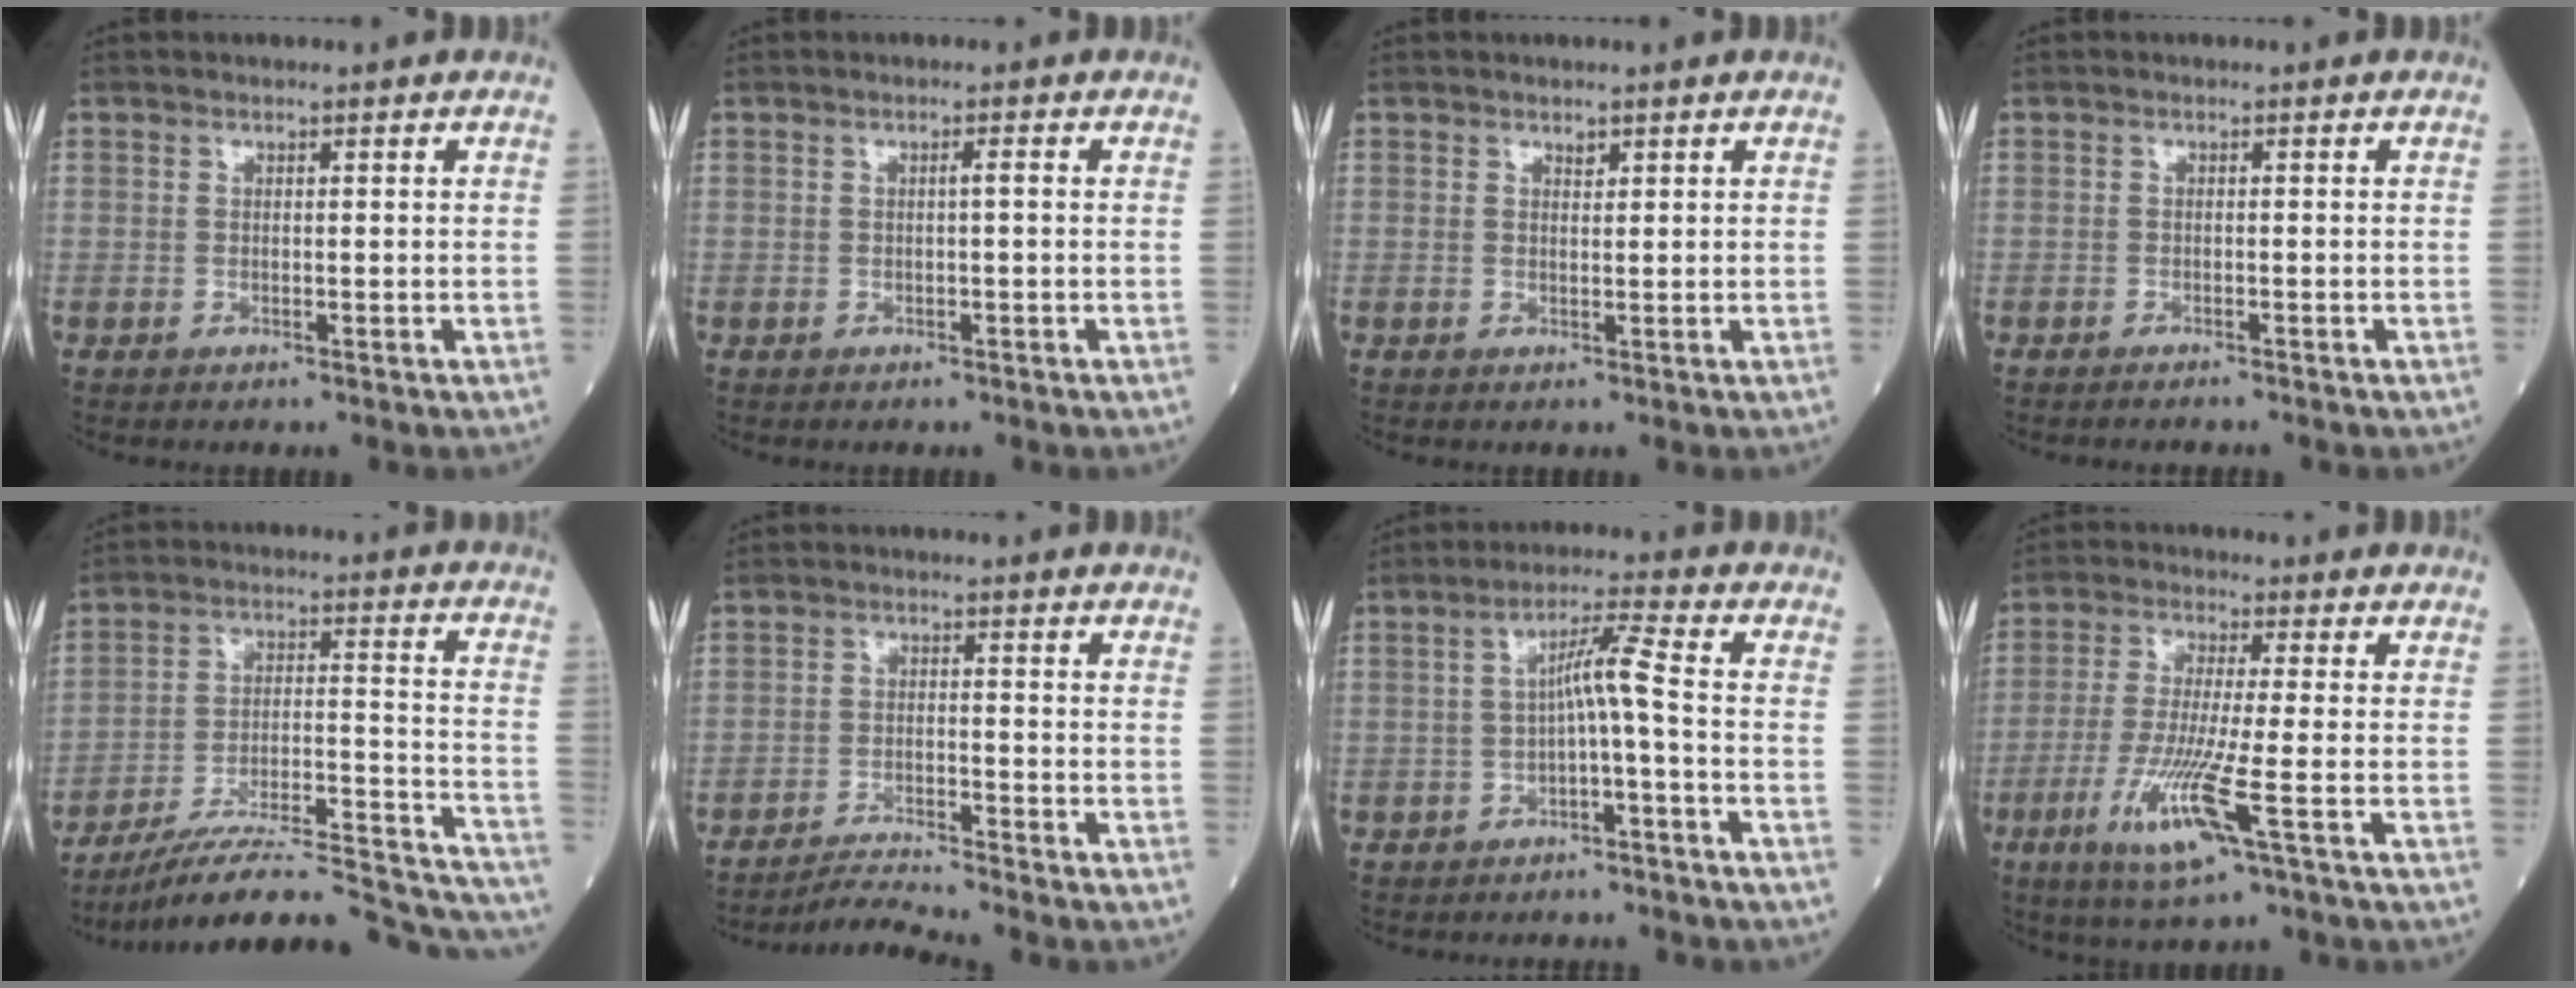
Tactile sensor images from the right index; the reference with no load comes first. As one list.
[{"total": 0.7, "force": [0.0, -0.1, 0.6], "torque": [-0.009, 0.001, 0.001]}, {"total": 0.8, "force": [0.7, 0.3, 0.4], "torque": [-0.008, -0.004, 0.010]}, {"total": 2.4, "force": [-2.3, 0.2, 0.9], "torque": [-0.016, -0.003, -0.027]}, {"total": 26.4, "force": [-24.3, 2.1, 10.0], "torque": [-0.081, 0.013, -0.346]}, {"total": 4.6, "force": [-4.2, -1.9, 0.0], "torque": [-0.013, -0.019, -0.077]}, {"total": 4.8, "force": [-1.0, -0.5, 4.7], "torque": [-0.081, 0.020, -0.016]}, {"total": 9.9, "force": [-4.0, -0.3, 9.1], "torque": [-0.189, -0.027, -0.079]}]